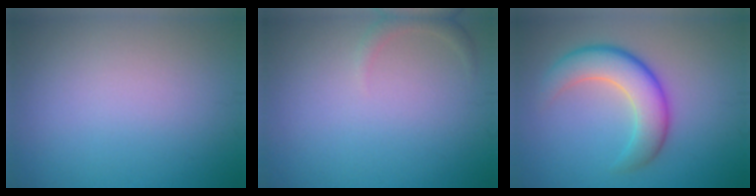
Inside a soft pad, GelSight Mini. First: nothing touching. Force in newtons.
{"total": 1.3, "press": 1.2, "slide": 0.2}
{"total": 5.9, "press": 5.8, "slide": 0.4}